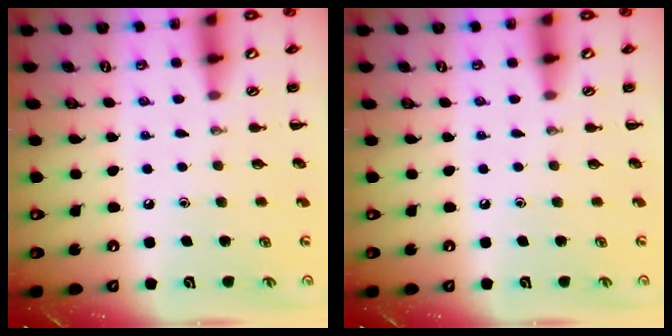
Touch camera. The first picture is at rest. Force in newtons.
{"total": 0.0}